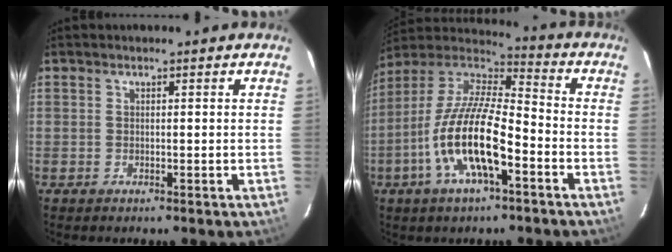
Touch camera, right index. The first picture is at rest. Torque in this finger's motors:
{"motor_torque": [1.67, -0.47, 0.92, 0.21]}